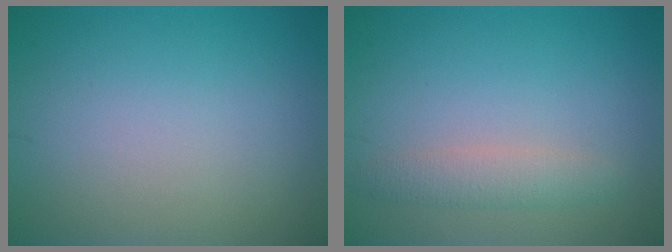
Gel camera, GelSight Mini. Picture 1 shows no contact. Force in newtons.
{"total": 2.1, "press": 2.1, "slide": 0.0}